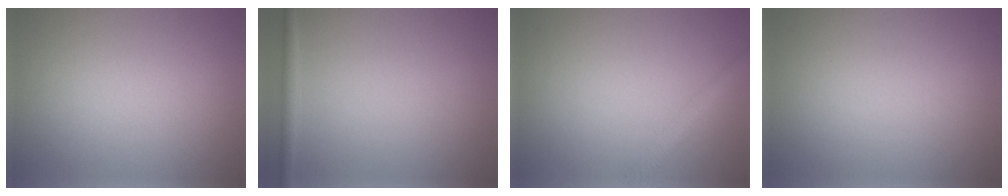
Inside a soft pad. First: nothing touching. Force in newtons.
{"total": 1.3, "press": 1.3, "slide": 0.1}
{"total": 2.2, "press": 2.2, "slide": 0.1}
{"total": 0.0}